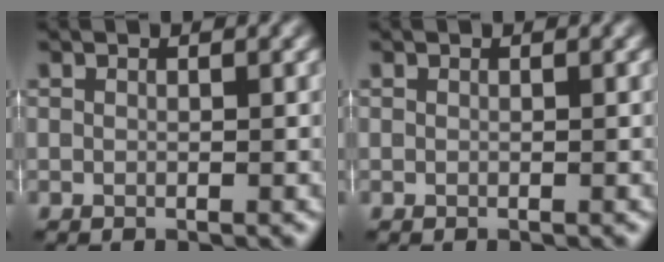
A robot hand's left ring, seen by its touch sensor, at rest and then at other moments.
{"total": 0.0}